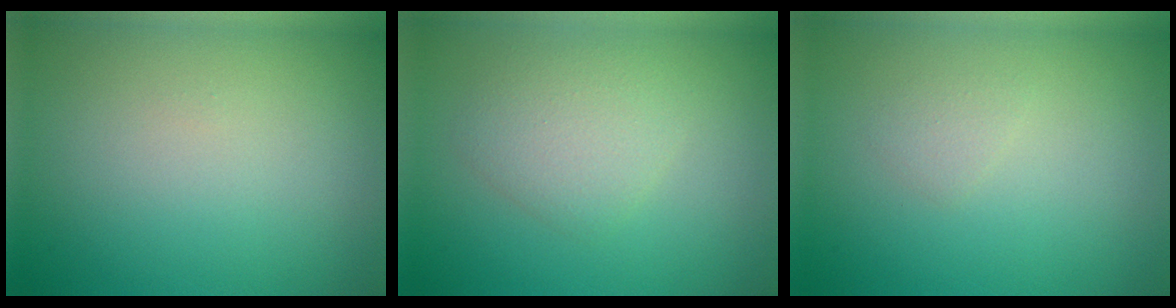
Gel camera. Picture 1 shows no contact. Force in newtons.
{"total": 2.8, "press": 2.8, "slide": 0.1}
{"total": 0.8, "press": 0.8, "slide": 0.1}